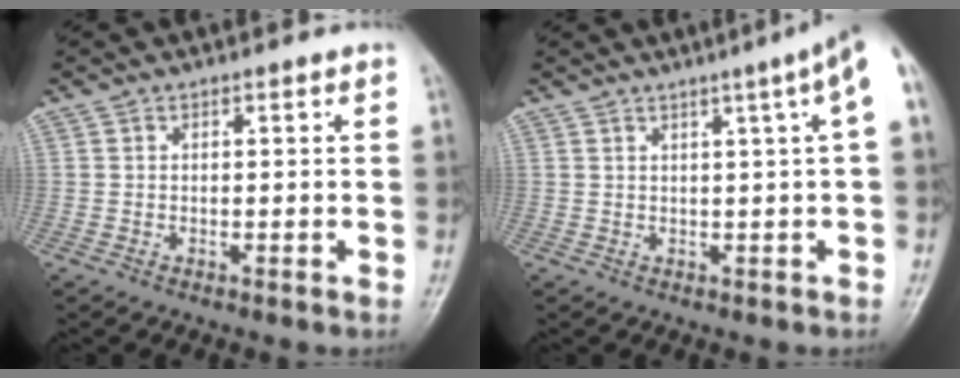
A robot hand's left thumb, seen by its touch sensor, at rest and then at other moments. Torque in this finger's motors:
{"motor_torque": [1.41, 3.60, 1.76, 0.07, 0.11]}